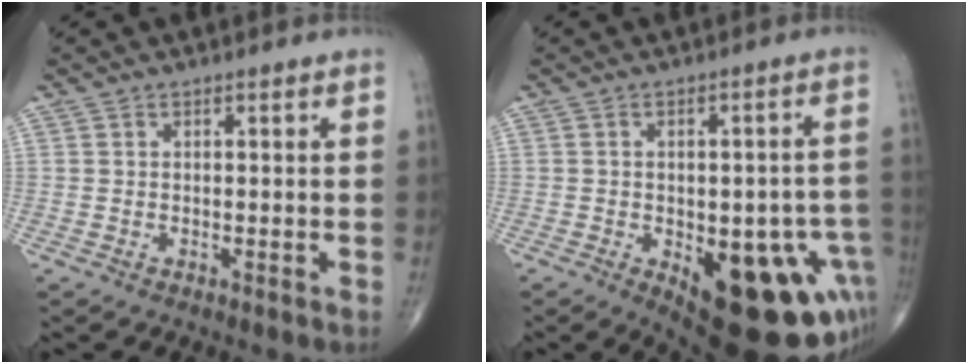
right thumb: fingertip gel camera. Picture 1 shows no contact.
{"total": 22.3, "force": [-7.7, 9.5, 18.7], "torque": [-0.167, 0.013, -0.076]}